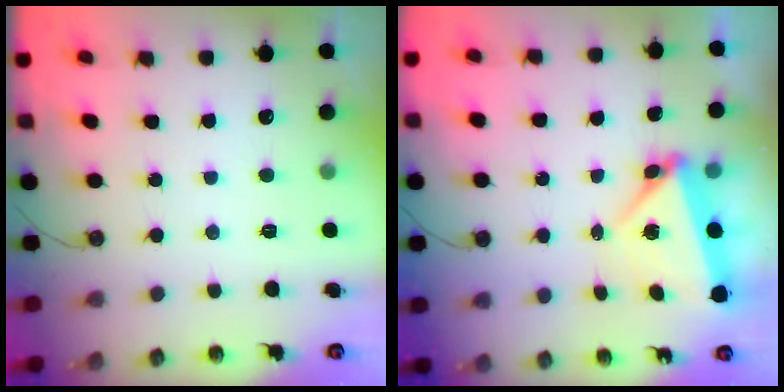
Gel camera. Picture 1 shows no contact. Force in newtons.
{"total": 5.4, "press": 5.4, "slide": 0.2}